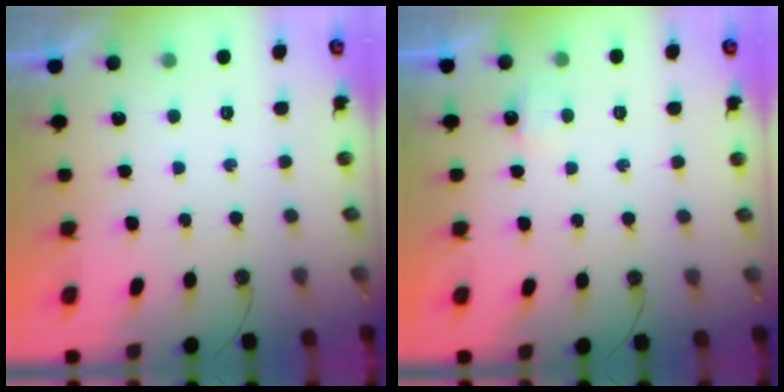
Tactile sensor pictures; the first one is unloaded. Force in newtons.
{"total": 2.6, "press": 2.6, "slide": 0.4}